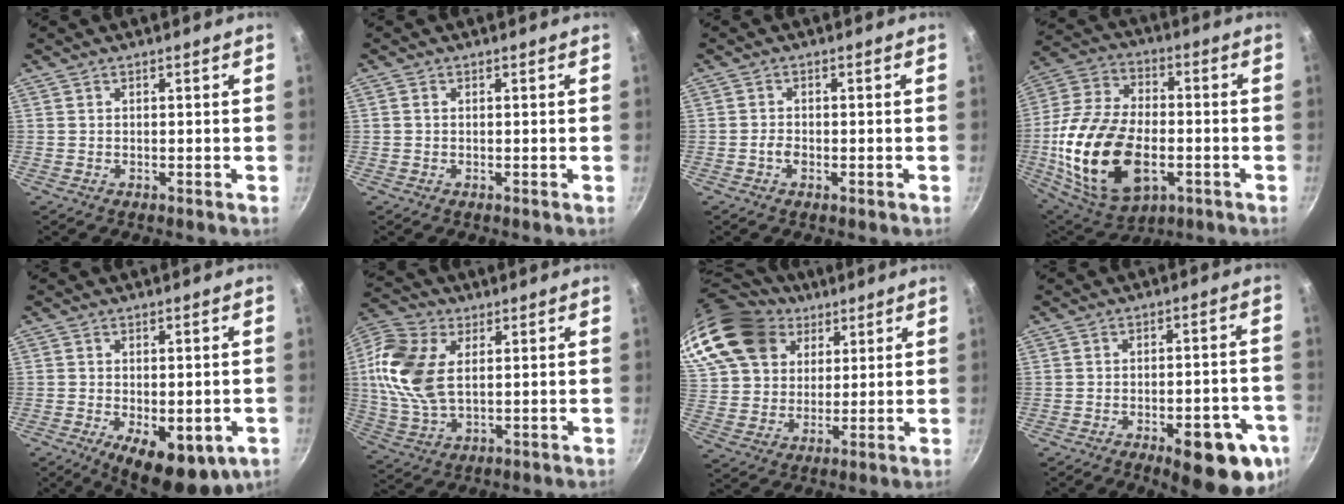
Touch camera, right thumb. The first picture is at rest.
{"total": 0.6, "force": [0.0, 0.5, 0.3], "torque": [-0.005, 0.004, 0.000]}
{"total": 1.9, "force": [-0.7, 1.1, 1.4], "torque": [-0.031, 0.004, -0.018]}
{"total": 21.5, "force": [-4.5, 12.6, 16.9], "torque": [-0.314, 0.013, -0.065]}
{"total": 12.6, "force": [-4.6, 5.7, 10.3], "torque": [-0.126, -0.002, -0.053]}
{"total": 15.0, "force": [2.7, 9.2, 11.5], "torque": [-0.226, 0.000, 0.048]}
{"total": 24.2, "force": [12.9, 17.4, 10.7], "torque": [-0.236, 0.011, 0.245]}
{"total": 16.1, "force": [-7.1, 6.2, 13.1], "torque": [-0.125, 0.021, -0.085]}